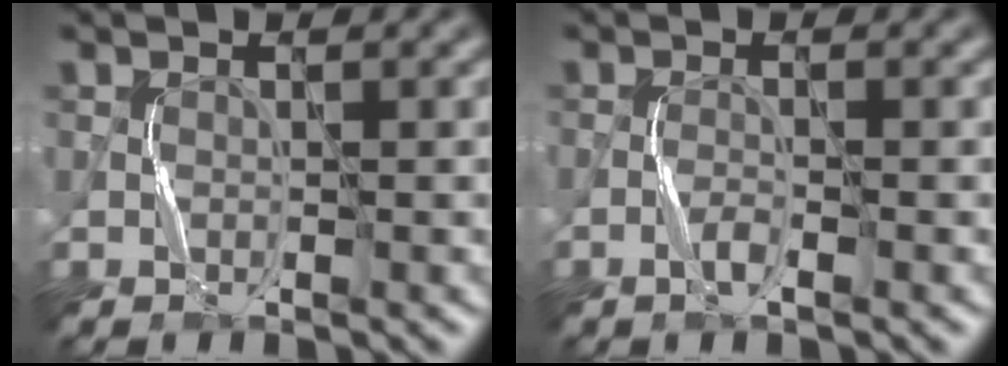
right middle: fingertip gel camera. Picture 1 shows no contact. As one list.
[{"total": 1.1, "force": [-0.7, 0.1, 0.9], "torque": [-0.018, 0.004, -0.016]}]